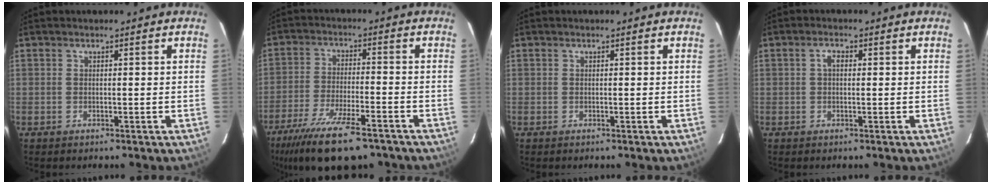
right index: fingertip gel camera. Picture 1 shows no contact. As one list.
[{"total": 16.7, "force": [-12.4, 4.4, 10.3], "torque": [-0.215, -0.045, -0.208]}, {"total": 0.0}, {"total": 1.7, "force": [0.3, 1.0, 1.4], "torque": [-0.027, 0.008, 0.003]}]